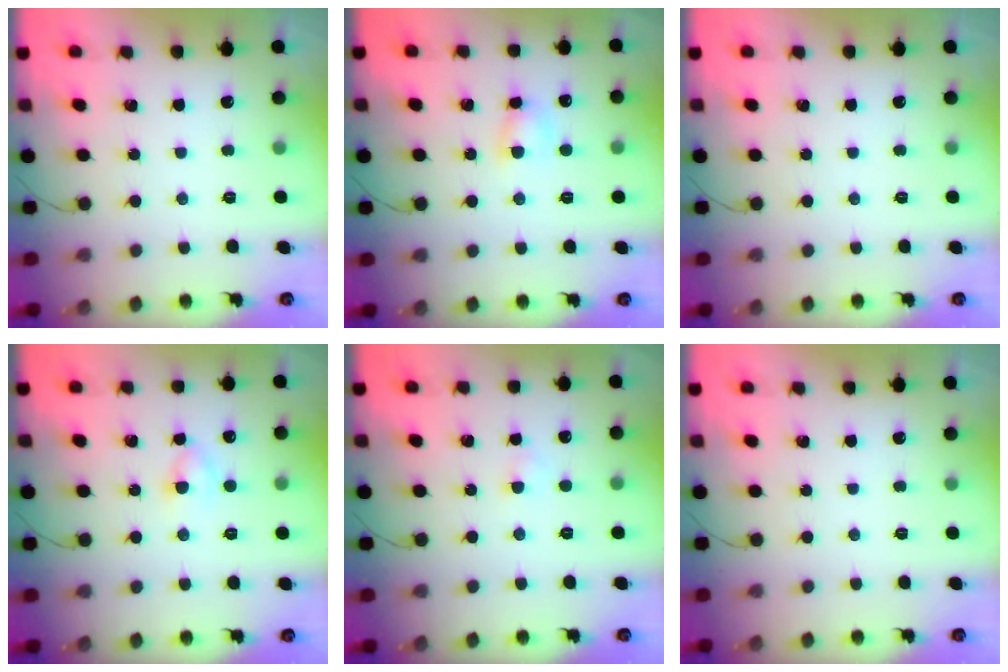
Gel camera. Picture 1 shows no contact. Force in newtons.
{"total": 4.7, "press": 4.6, "slide": 0.9}
{"total": 0.0}
{"total": 2.9, "press": 2.6, "slide": 1.3}
{"total": 1.5, "press": 1.4, "slide": 0.7}
{"total": 0.0}